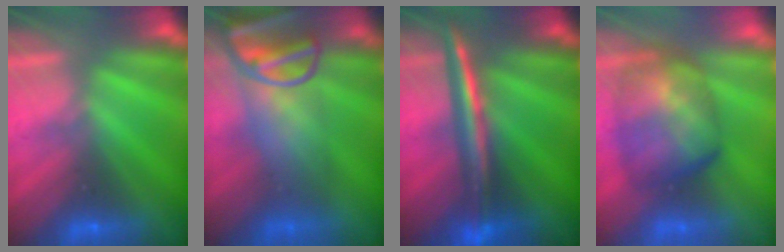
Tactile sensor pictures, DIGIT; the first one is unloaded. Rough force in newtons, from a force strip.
{"total": 8.5}
{"total": 2.9}
{"total": 8.7}